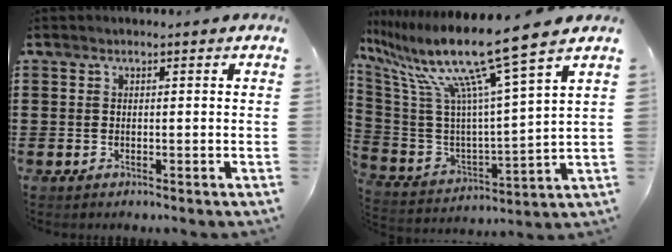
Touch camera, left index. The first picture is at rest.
{"total": 15.8, "force": [11.5, 0.2, 10.8], "torque": [-0.243, -0.073, 0.184]}